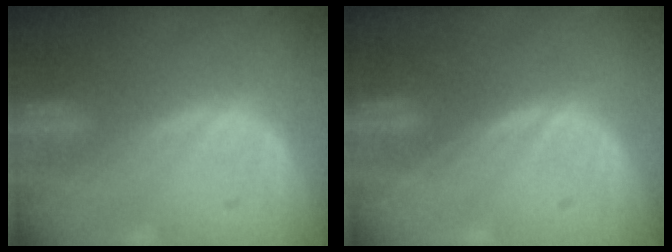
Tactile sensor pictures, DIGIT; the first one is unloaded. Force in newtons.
{"total": 0.0}